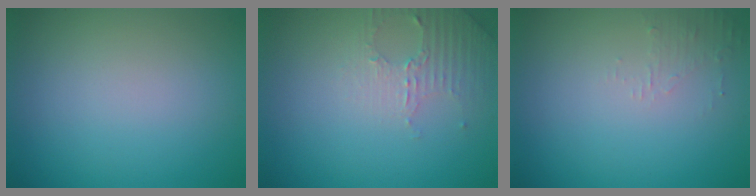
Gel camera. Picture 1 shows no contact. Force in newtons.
{"total": 2.6, "press": 2.5, "slide": 0.7}
{"total": 1.3, "press": 1.2, "slide": 0.3}